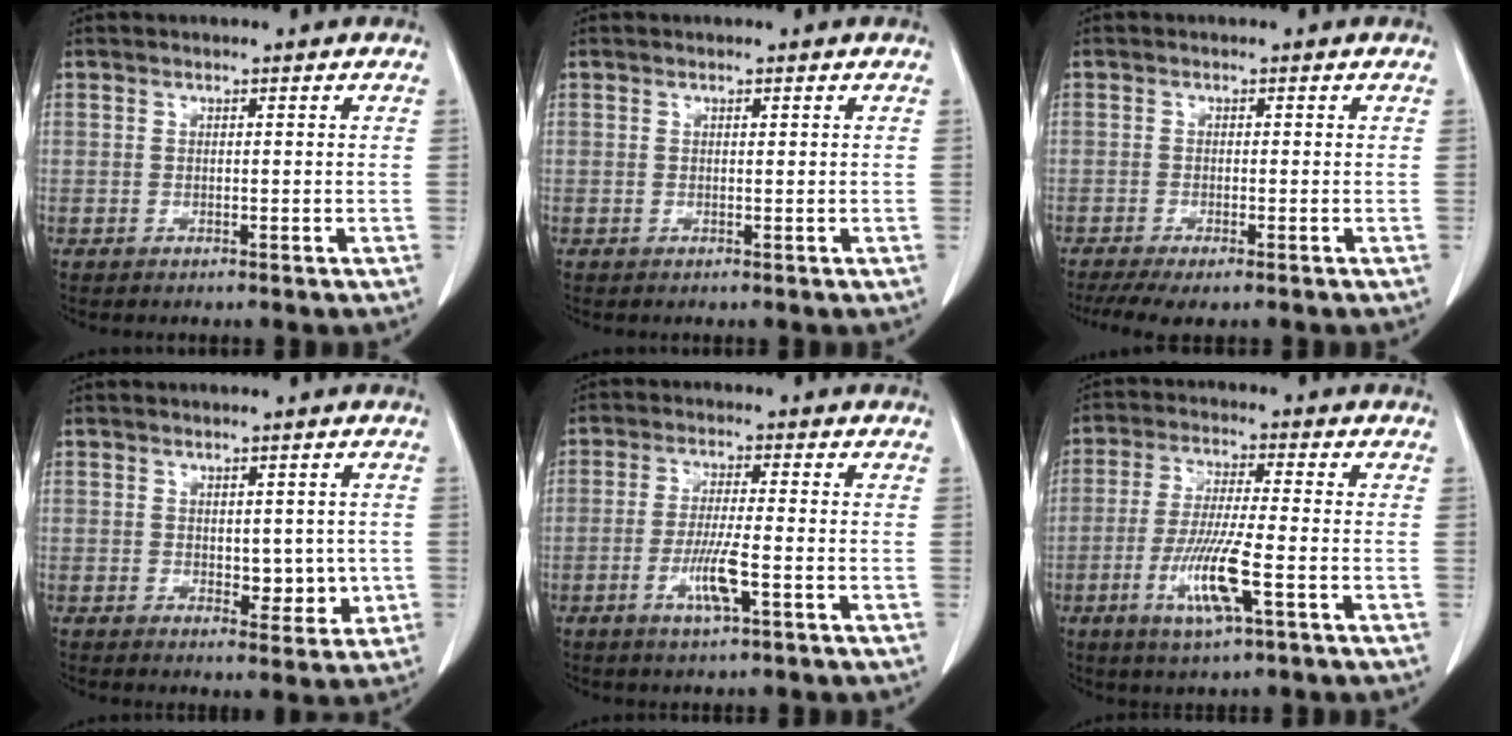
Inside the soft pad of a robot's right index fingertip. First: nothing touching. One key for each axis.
{"total": 0.0}
{"total": 5.4, "fx": -3.9, "fy": 1.0, "fz": 3.6, "tx": -0.057, "ty": -0.013, "tz": -0.064}
{"total": 4.8, "fx": -0.1, "fy": 2.7, "fz": 4.0, "tx": -0.044, "ty": -0.006, "tz": 0.008}
{"total": 5.8, "fx": -2.1, "fy": 0.3, "fz": 5.4, "tx": -0.106, "ty": -0.010, "tz": -0.040}
{"total": 9.5, "fx": -3.4, "fy": 0.4, "fz": 8.9, "tx": -0.179, "ty": -0.016, "tz": -0.065}